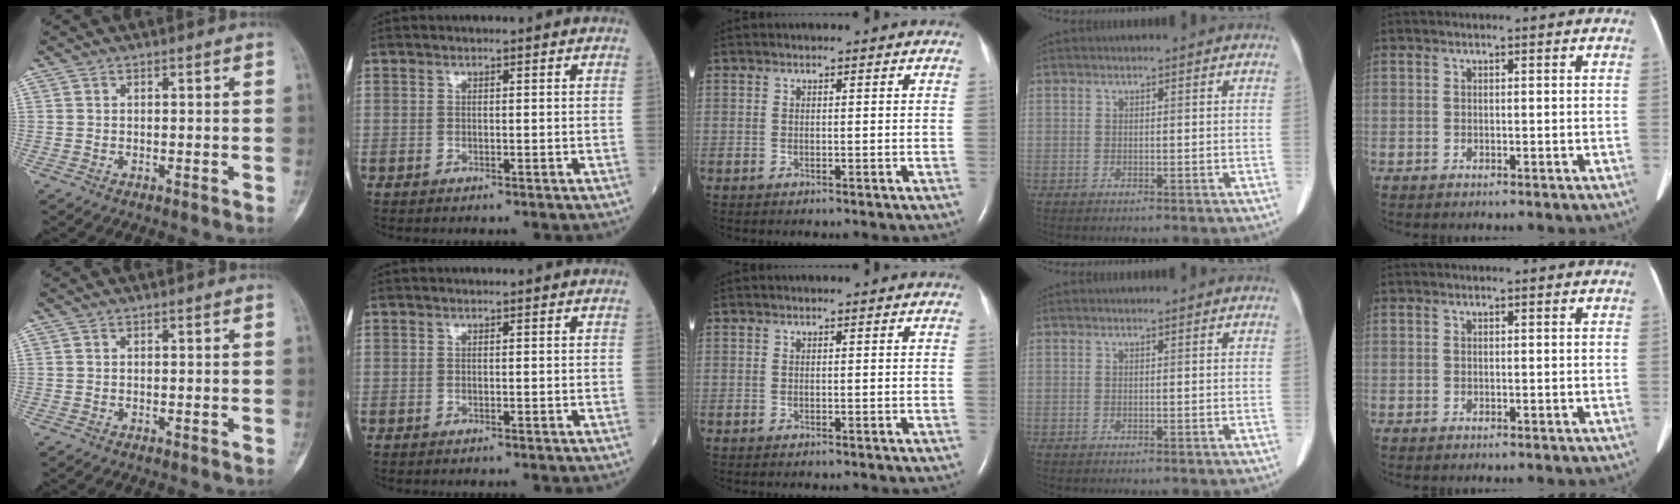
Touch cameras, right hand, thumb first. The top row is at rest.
{}